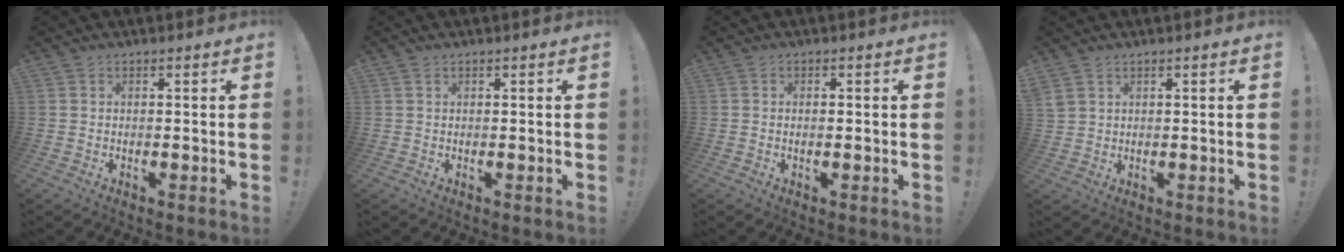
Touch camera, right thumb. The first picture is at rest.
{"total": 0.6, "force": [0.4, 0.2, 0.3], "torque": [-0.004, -0.001, 0.008]}
{"total": 0.7, "force": [-0.3, 0.3, 0.6], "torque": [-0.006, -0.001, -0.007]}
{"total": 2.6, "force": [1.7, 1.4, 1.4], "torque": [-0.036, -0.002, 0.036]}